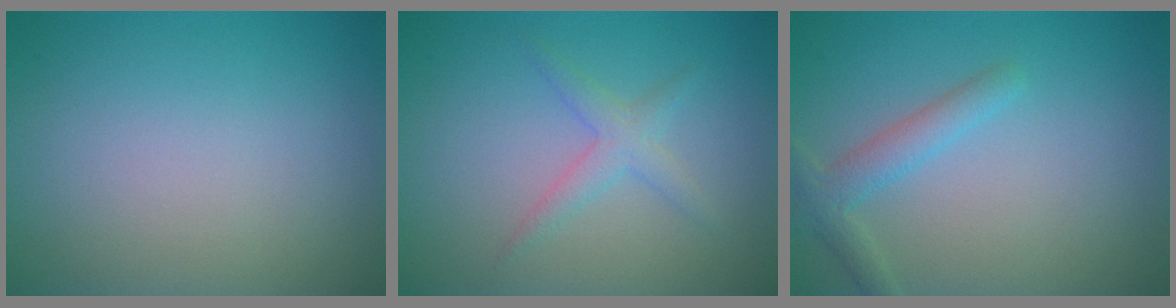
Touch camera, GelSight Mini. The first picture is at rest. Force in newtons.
{"total": 1.9, "press": 1.9, "slide": 0.1}
{"total": 2.5, "press": 2.5, "slide": 0.2}